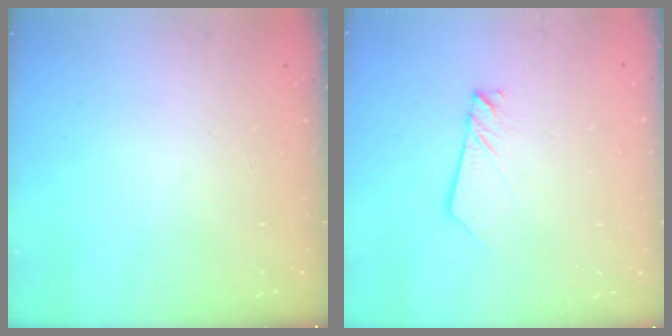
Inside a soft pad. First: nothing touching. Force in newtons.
{"total": 2.4, "press": 2.4, "slide": 0.1}